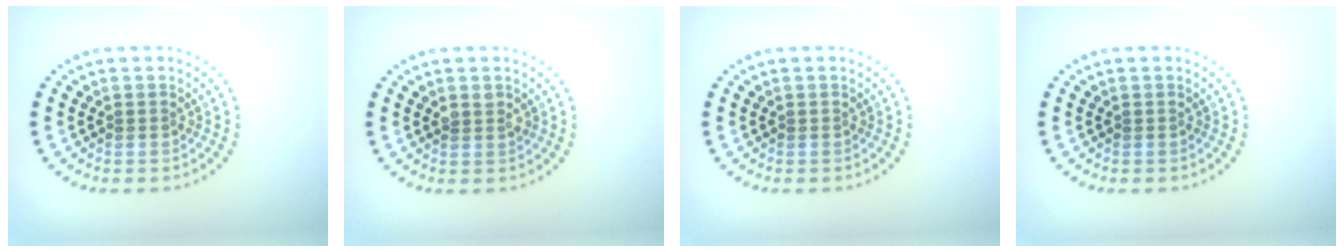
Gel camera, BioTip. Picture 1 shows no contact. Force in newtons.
{"total": 1.1, "press": 1.0, "slide": 0.4}
{"total": 0.0}
{"total": 0.0}